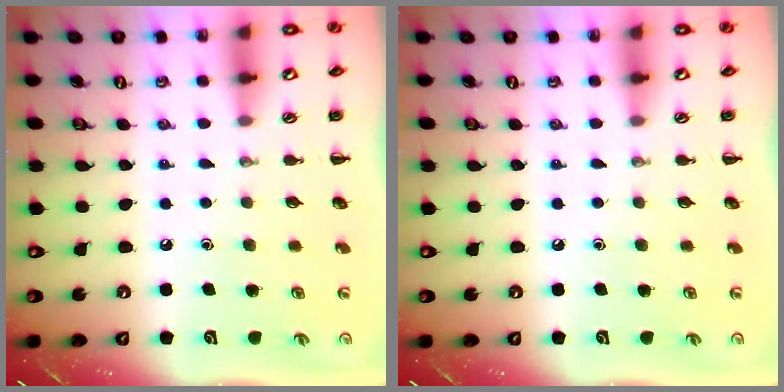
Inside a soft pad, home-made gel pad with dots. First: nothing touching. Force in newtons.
{"total": 0.0}